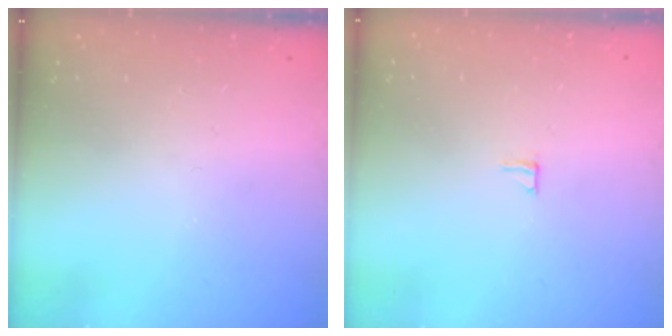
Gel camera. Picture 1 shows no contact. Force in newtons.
{"total": 4.3, "press": 4.3, "slide": 0.3}